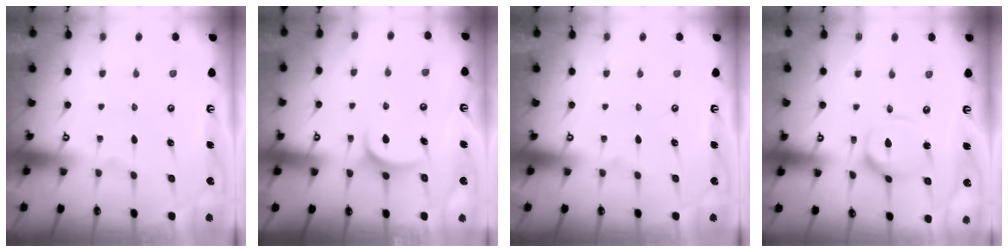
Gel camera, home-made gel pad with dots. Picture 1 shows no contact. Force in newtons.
{"total": 6.0, "press": 6.0, "slide": 0.2}
{"total": 0.0}
{"total": 8.6, "press": 8.5, "slide": 0.7}